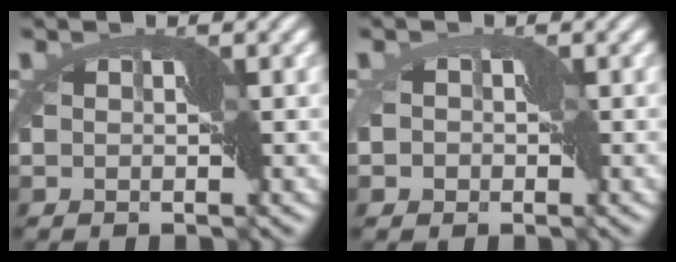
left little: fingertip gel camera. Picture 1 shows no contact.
{"total": 2.4, "force": [-1.2, 2.0, 0.7], "torque": [-0.007, 0.011, -0.031]}